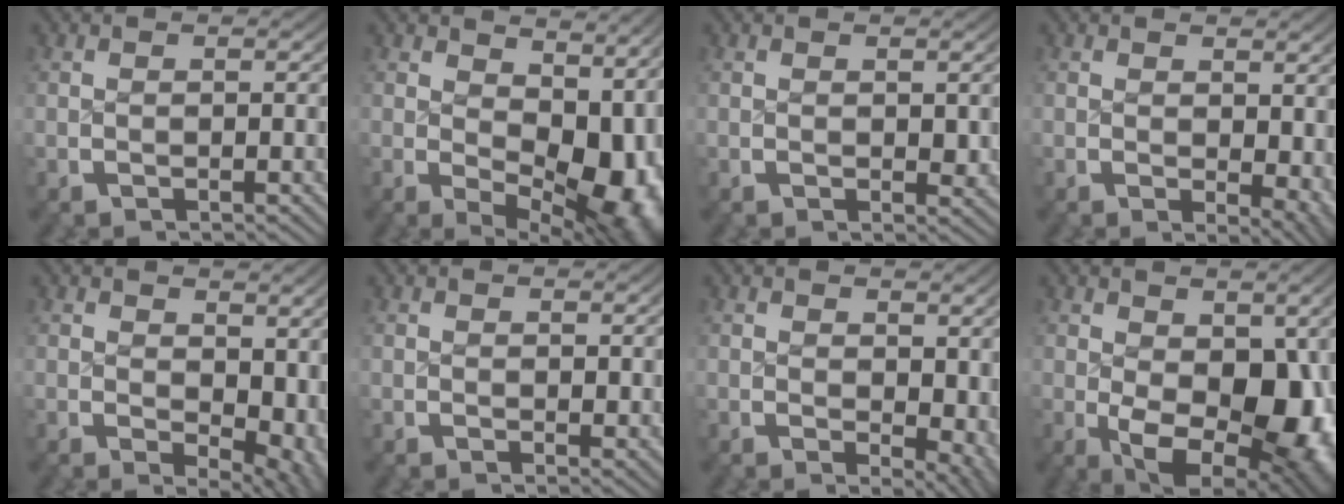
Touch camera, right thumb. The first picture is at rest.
{"total": 9.7, "force": [0.0, 5.7, 7.9], "torque": [-0.112, -0.043, 0.026]}
{"total": 0.9, "force": [0.3, 0.6, 0.6], "torque": [-0.002, -0.007, 0.011]}
{"total": 3.1, "force": [0.4, 1.7, 2.5], "torque": [-0.021, -0.014, 0.013]}
{"total": 4.4, "force": [0.5, 2.7, 3.4], "torque": [-0.047, -0.029, 0.025]}
{"total": 1.0, "force": [0.5, 0.5, 0.6], "torque": [-0.003, -0.005, 0.014]}
{"total": 3.5, "force": [0.5, 2.1, 2.7], "torque": [-0.026, -0.018, 0.018]}
{"total": 11.7, "force": [-1.6, 7.6, 8.8], "torque": [-0.154, -0.062, 0.009]}